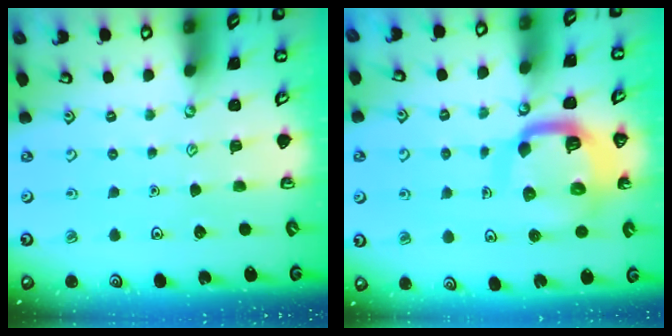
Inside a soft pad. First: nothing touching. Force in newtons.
{"total": 12.0, "press": 11.9, "slide": 1.4}